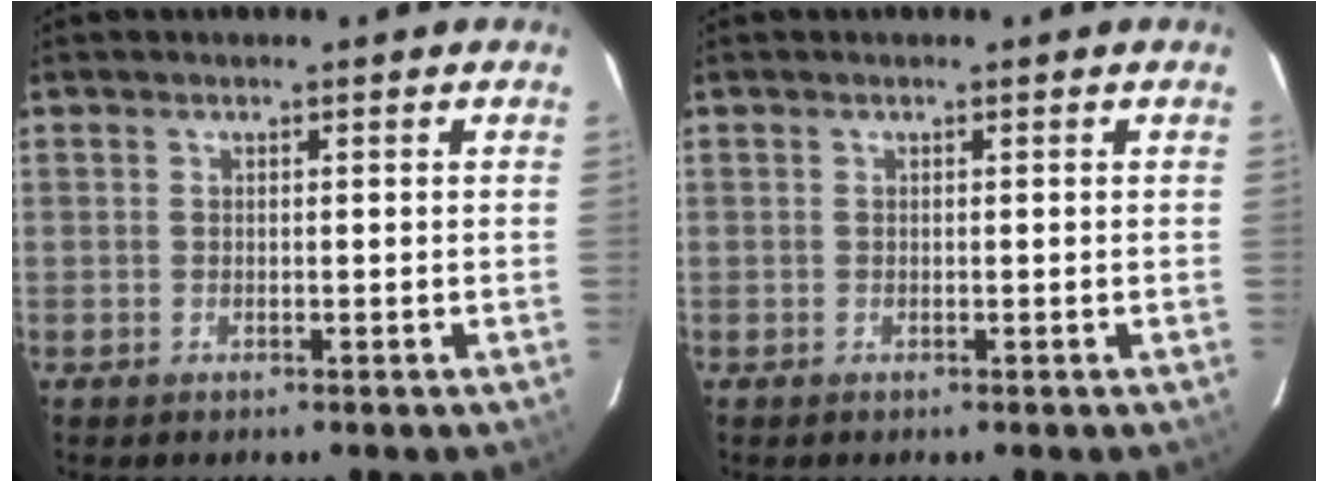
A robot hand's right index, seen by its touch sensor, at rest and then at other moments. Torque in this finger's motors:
{"motor_torque": [0.00, 0.00, 0.08, 0.00]}